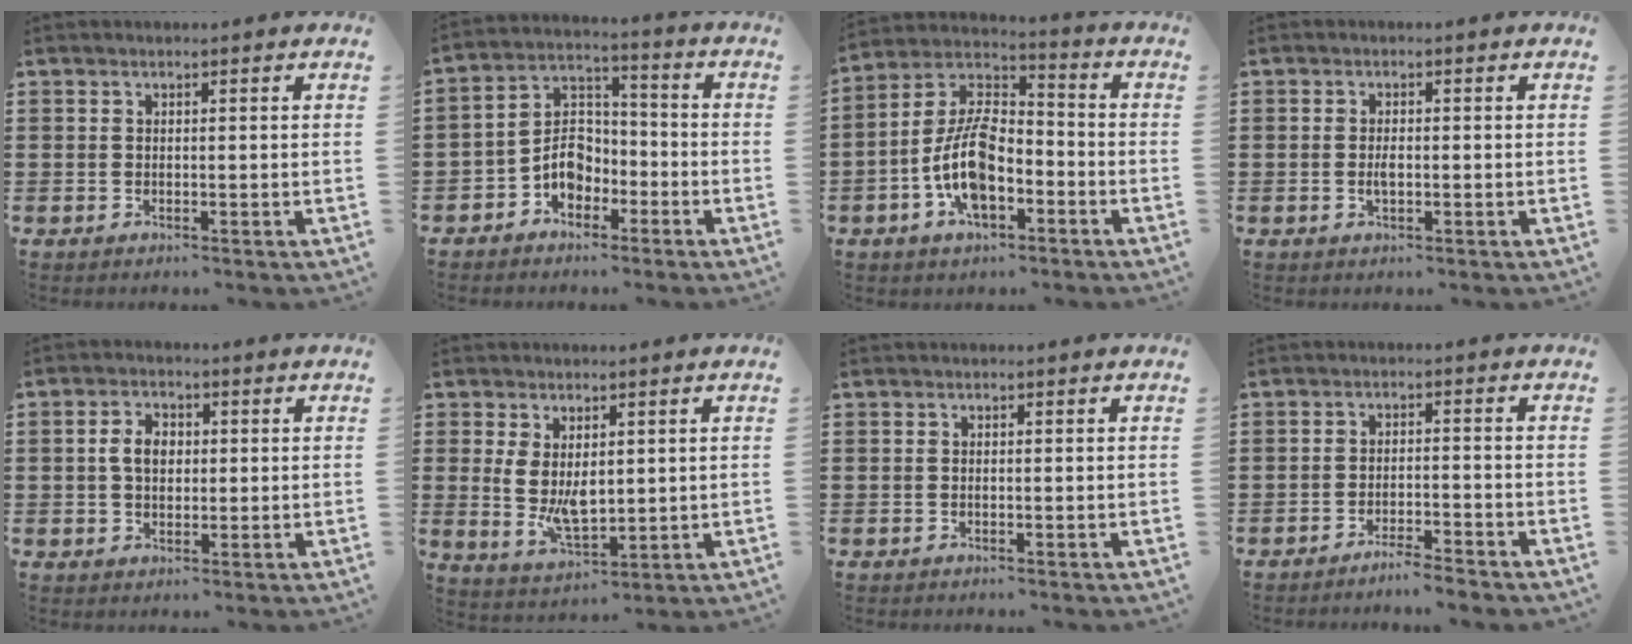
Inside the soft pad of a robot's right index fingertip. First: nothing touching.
{"total": 6.2, "force": [-2.9, 4.5, 3.2], "torque": [-0.077, 0.009, -0.059]}
{"total": 10.7, "force": [-4.0, 5.2, 8.4], "torque": [-0.204, -0.002, -0.080]}
{"total": 1.9, "force": [-0.3, 0.7, 1.7], "torque": [-0.033, -0.001, -0.005]}
{"total": 3.9, "force": [0.3, 2.6, 2.8], "torque": [-0.062, 0.012, 0.003]}
{"total": 5.5, "force": [1.1, 2.9, 4.5], "torque": [-0.079, -0.006, 0.020]}
{"total": 0.0}
{"total": 3.0, "force": [-2.9, -0.4, 0.7], "torque": [-0.015, -0.001, -0.059]}